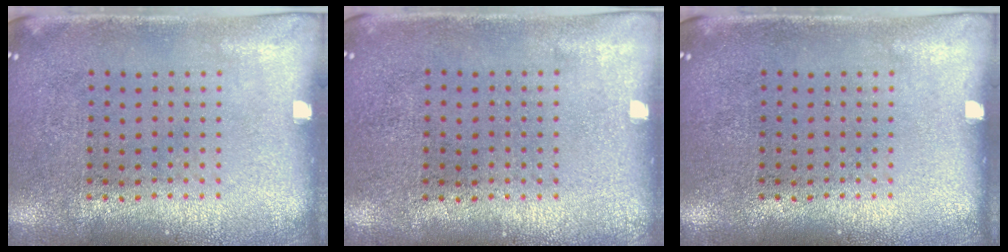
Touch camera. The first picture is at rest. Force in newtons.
{"total": 0.0}
{"total": 0.0}